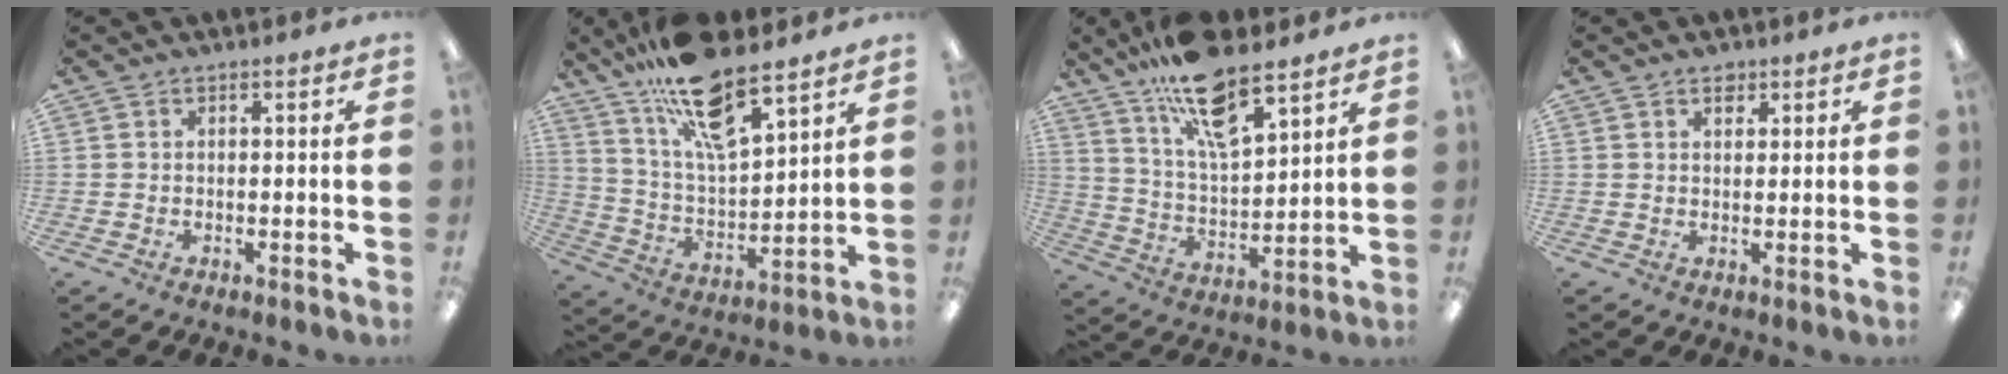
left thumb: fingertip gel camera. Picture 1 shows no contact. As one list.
[{"total": 17.9, "force": [13.2, 5.2, 10.9], "torque": [-0.200, -0.072, 0.229]}, {"total": 16.1, "force": [12.0, 5.0, 9.5], "torque": [-0.167, -0.066, 0.207]}, {"total": 2.2, "force": [1.6, 1.2, 0.9], "torque": [-0.003, -0.006, 0.025]}]